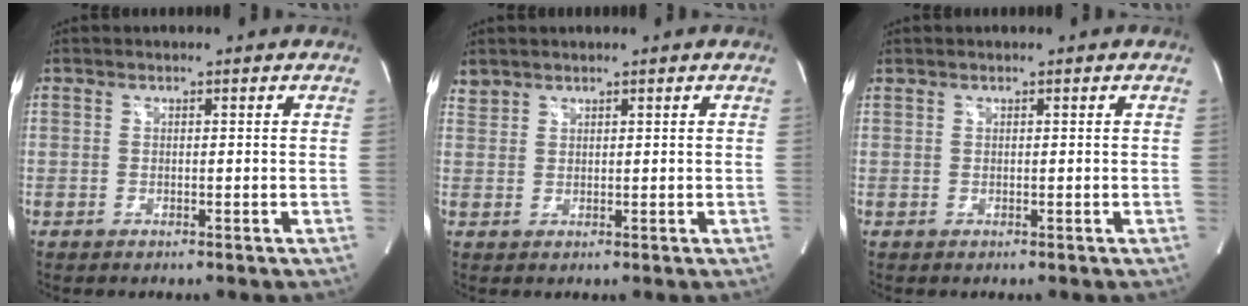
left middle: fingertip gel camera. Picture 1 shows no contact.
{"total": 1.6, "force": [1.6, 0.5, -0.1], "torque": [0.000, 0.011, 0.034]}
{"total": 0.0}